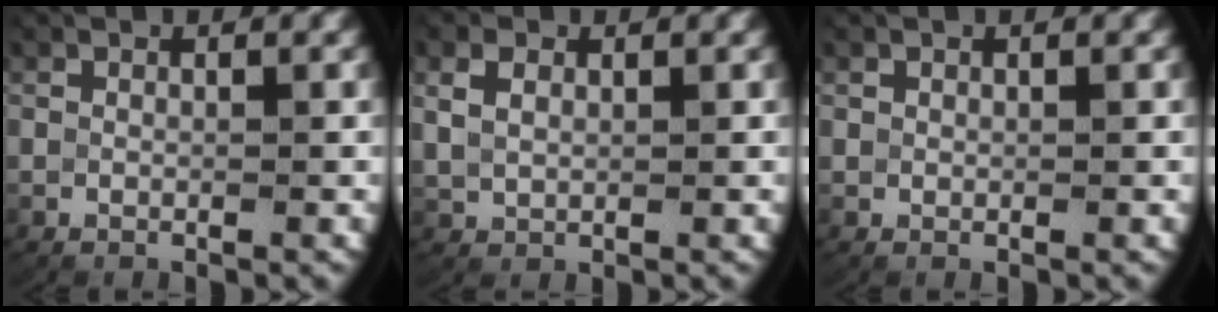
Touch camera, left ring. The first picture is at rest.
{"total": 2.3, "force": [0.9, 1.8, 1.2], "torque": [-0.030, -0.001, 0.023]}
{"total": 0.0}